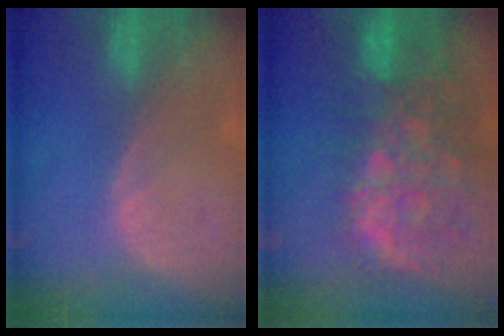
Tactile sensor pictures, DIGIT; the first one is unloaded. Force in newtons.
{"total": 13.2, "press": 10.8, "slide": 7.6}